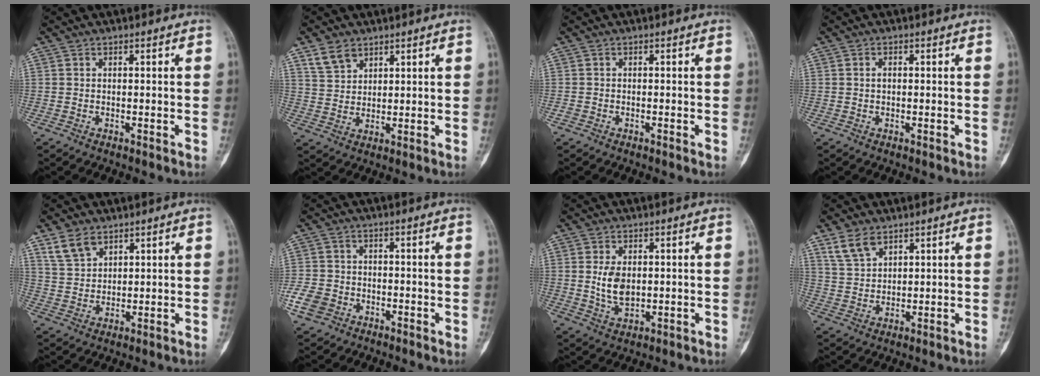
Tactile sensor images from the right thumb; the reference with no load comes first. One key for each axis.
{"total": 5.0, "fx": 3.4, "fy": 3.1, "fz": 1.8, "tx": -0.019, "ty": -0.015, "tz": 0.073}
{"total": 0.8, "fx": -0.4, "fy": 0.5, "fz": 0.4, "tx": -0.008, "ty": 0.000, "tz": -0.009}
{"total": 1.3, "fx": 0.2, "fy": 0.8, "fz": 1.0, "tx": -0.017, "ty": 0.004, "tz": 0.003}
{"total": 5.9, "fx": 3.9, "fy": 3.5, "fz": 2.6, "tx": -0.037, "ty": -0.016, "tz": 0.086}
{"total": 5.8, "fx": -2.6, "fy": 4.6, "fz": 2.4, "tx": -0.048, "ty": 0.013, "tz": -0.048}
{"total": 6.3, "fx": 0.6, "fy": 3.9, "fz": 4.9, "tx": -0.086, "ty": -0.009, "tz": 0.020}
{"total": 5.6, "fx": 3.8, "fy": 3.0, "fz": 2.7, "tx": -0.044, "ty": -0.015, "tz": 0.084}